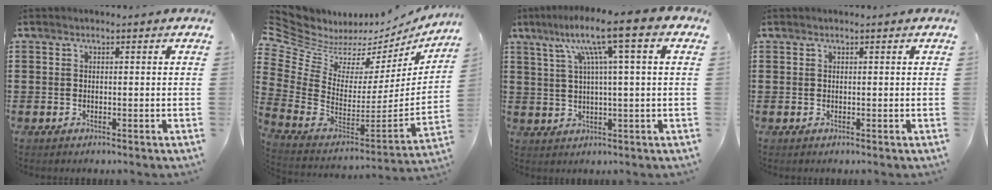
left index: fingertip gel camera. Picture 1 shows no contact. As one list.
[{"total": 5.2, "force": [4.7, 2.2, 0.1], "torque": [-0.051, -0.061, 0.080]}, {"total": 9.9, "force": [3.9, 0.3, 9.1], "torque": [-0.183, 0.001, 0.059]}, {"total": 0.0}]